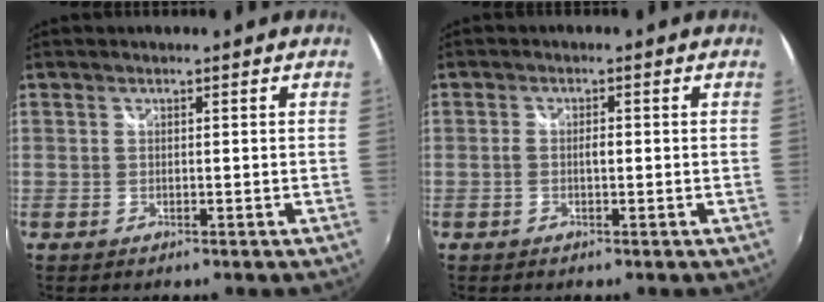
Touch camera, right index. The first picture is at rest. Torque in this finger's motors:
{"motor_torque": [0.48, 0.23, 0.21, 0.05]}